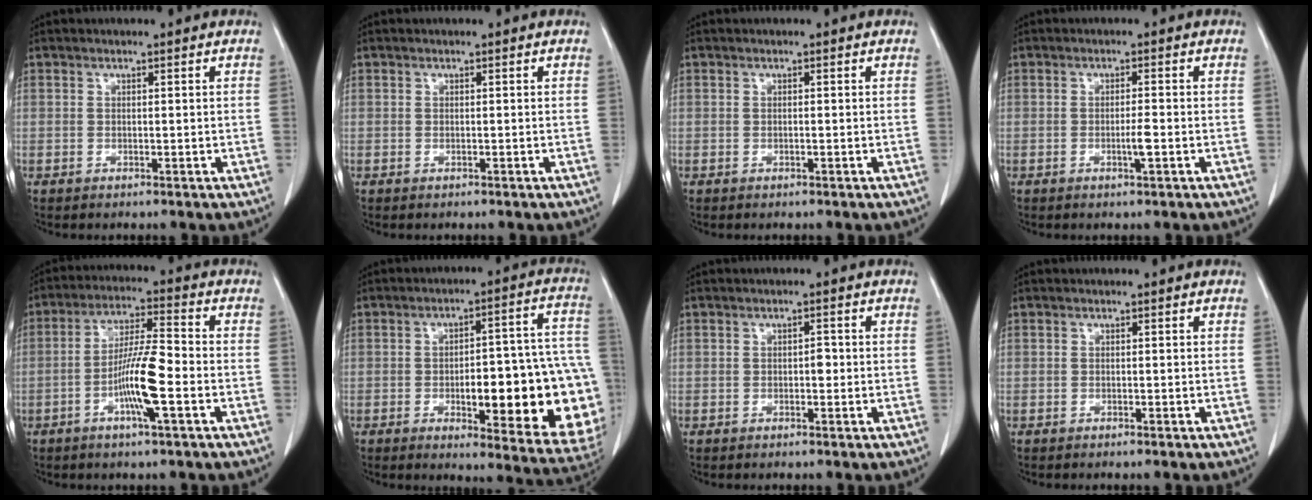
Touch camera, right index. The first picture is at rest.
{"total": 0.0}
{"total": 0.0}
{"total": 2.1, "force": [-0.7, 0.0, 2.0], "torque": [-0.037, -0.002, -0.011]}
{"total": 9.4, "force": [-3.1, 0.5, 8.9], "torque": [-0.171, 0.001, -0.060]}
{"total": 22.5, "force": [-4.7, 5.3, 21.3], "torque": [-0.192, 0.028, -0.039]}
{"total": 1.2, "force": [-0.2, 0.6, 1.0], "torque": [-0.012, 0.004, -0.004]}
{"total": 0.0}